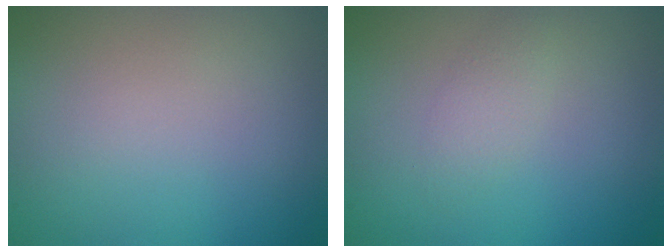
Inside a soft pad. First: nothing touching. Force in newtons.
{"total": 1.4, "press": 1.4, "slide": 0.0}